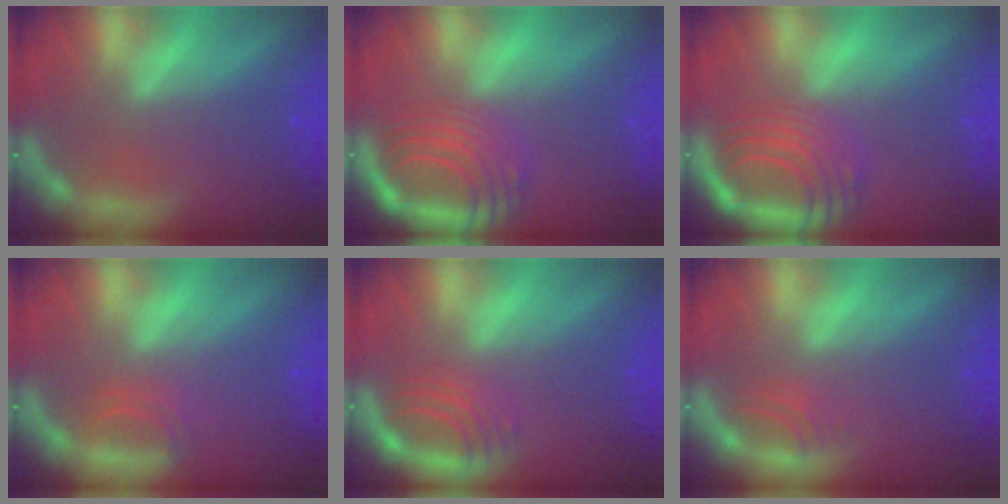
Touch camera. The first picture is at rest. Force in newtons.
{"total": 8.5}
{"total": 8.5}
{"total": 1.9}
{"total": 4.0}
{"total": 1.5}